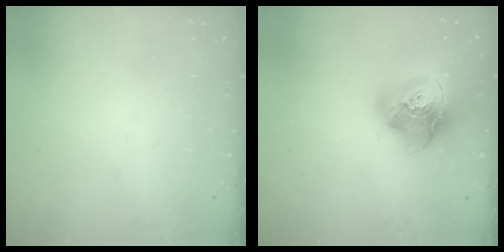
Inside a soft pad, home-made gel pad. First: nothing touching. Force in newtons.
{"total": 19.4, "press": 19.3, "slide": 2.3}